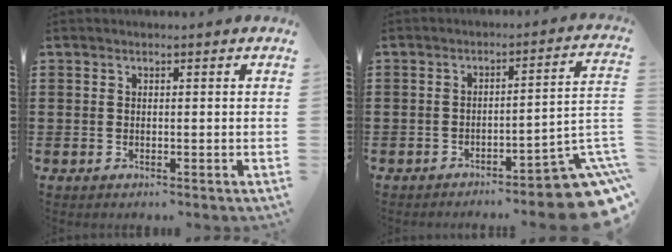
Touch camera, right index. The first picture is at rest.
{"total": 7.1, "force": [-4.9, 0.7, 5.0], "torque": [-0.059, -0.015, -0.093]}